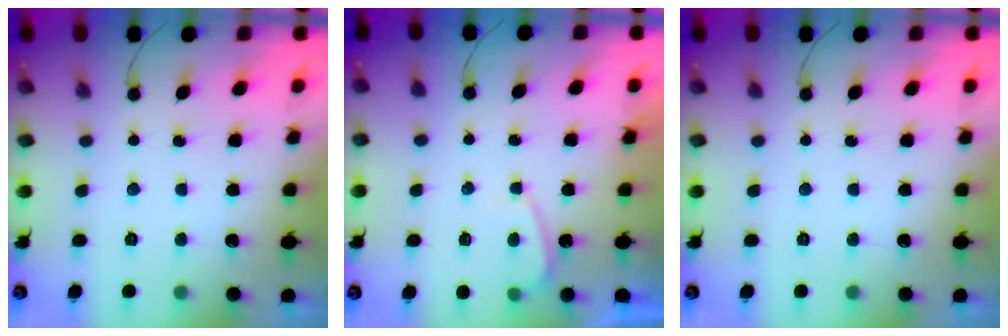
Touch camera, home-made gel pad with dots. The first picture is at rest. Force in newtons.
{"total": 0.8, "press": 0.6, "slide": 0.5}
{"total": 0.0}